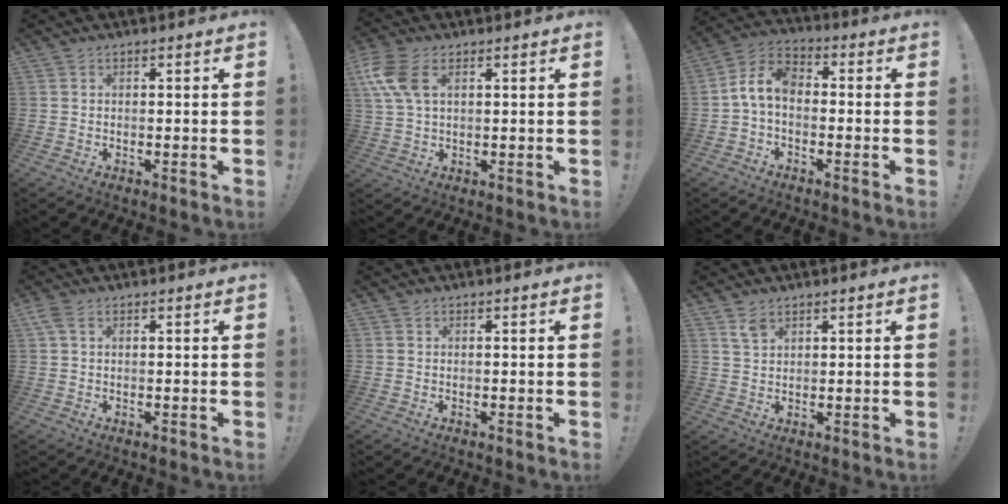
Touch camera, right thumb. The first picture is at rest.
{"total": 10.0, "force": [3.3, 5.5, 7.7], "torque": [-0.170, -0.001, 0.064]}
{"total": 8.3, "force": [-1.0, 5.2, 6.4], "torque": [-0.139, 0.015, -0.013]}
{"total": 2.7, "force": [1.1, 1.4, 2.0], "torque": [-0.041, 0.004, 0.021]}
{"total": 0.0}
{"total": 3.7, "force": [2.5, 2.0, 2.0], "torque": [-0.029, -0.011, 0.046]}